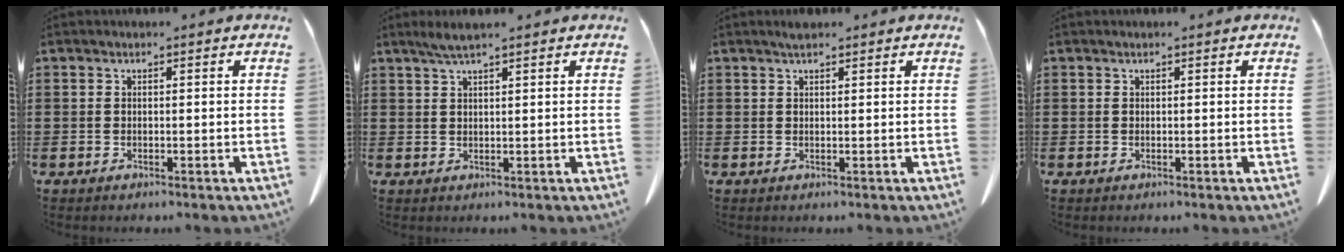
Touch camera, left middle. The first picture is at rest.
{"total": 2.4, "force": [1.8, 0.2, 1.6], "torque": [-0.034, 0.002, 0.032]}
{"total": 1.1, "force": [1.0, 0.2, 0.5], "torque": [-0.012, 0.000, 0.018]}
{"total": 0.0}